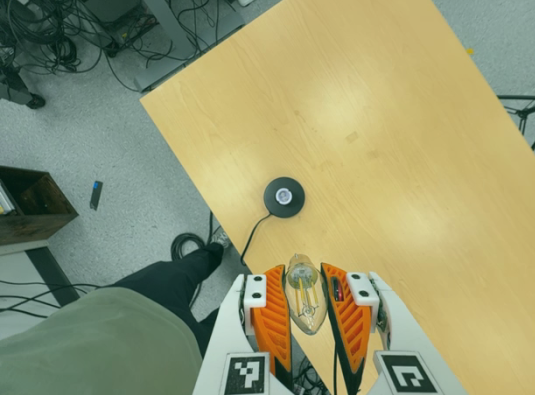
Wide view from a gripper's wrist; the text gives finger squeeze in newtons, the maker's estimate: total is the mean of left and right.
{"total": 22.1, "left": 24.8, "right": 19.4}